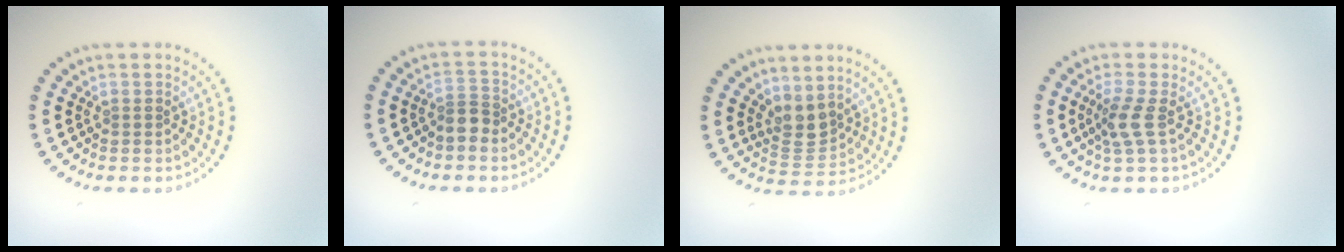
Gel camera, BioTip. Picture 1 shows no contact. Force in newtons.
{"total": 1.9, "press": 1.6, "slide": 1.0}
{"total": 2.7, "press": 2.1, "slide": 1.7}
{"total": 2.2, "press": 1.7, "slide": 1.4}